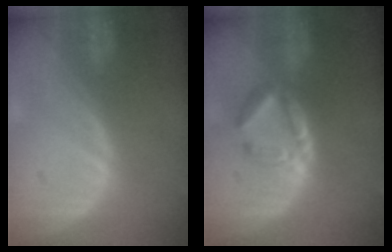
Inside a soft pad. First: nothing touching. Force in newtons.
{"total": 5.6, "press": 5.4, "slide": 1.3}